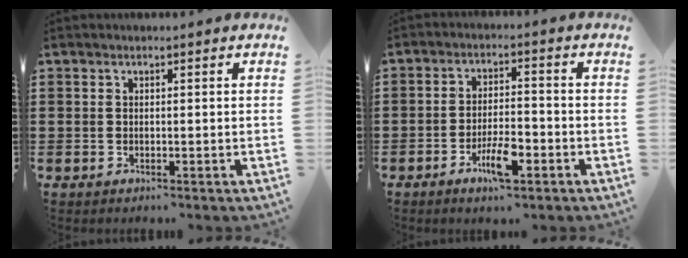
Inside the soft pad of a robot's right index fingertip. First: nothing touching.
{"total": 6.2, "force": [-3.2, 1.9, 5.0], "torque": [-0.100, 0.000, -0.059]}